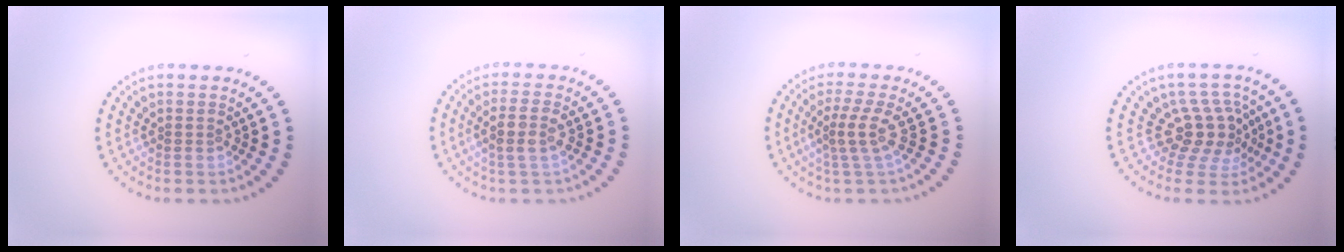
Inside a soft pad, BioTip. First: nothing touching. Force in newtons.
{"total": 2.2, "press": 2.1, "slide": 0.6}
{"total": 2.6, "press": 1.8, "slide": 1.9}
{"total": 3.7, "press": 2.8, "slide": 2.3}